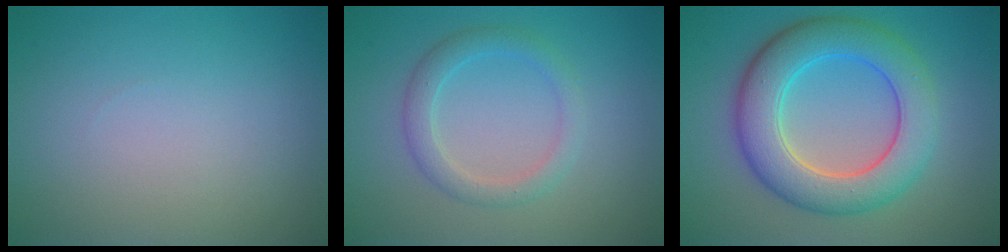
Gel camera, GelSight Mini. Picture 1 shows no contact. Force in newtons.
{"total": 2.5, "press": 2.5, "slide": 0.1}
{"total": 7.9, "press": 7.8, "slide": 0.6}